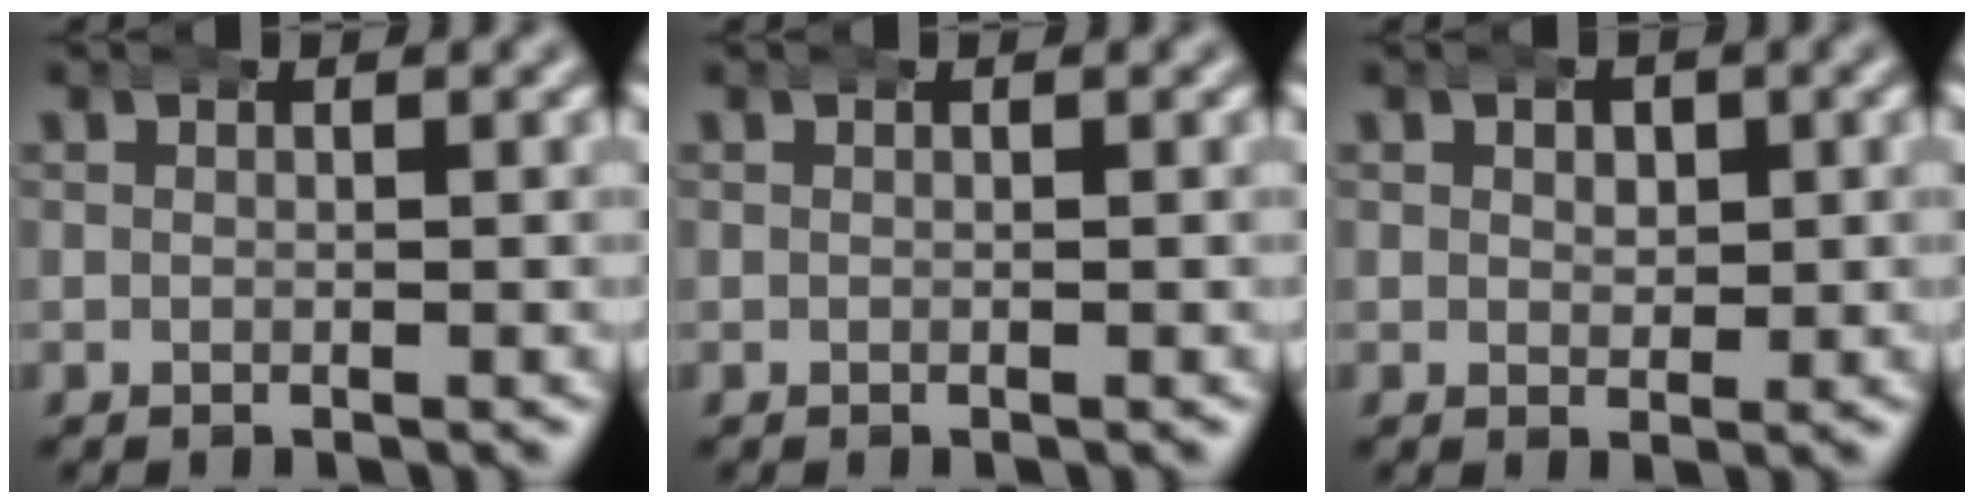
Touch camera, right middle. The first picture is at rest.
{"total": 0.0}
{"total": 1.5, "force": [0.5, 1.2, 0.7], "torque": [-0.004, -0.006, 0.010]}